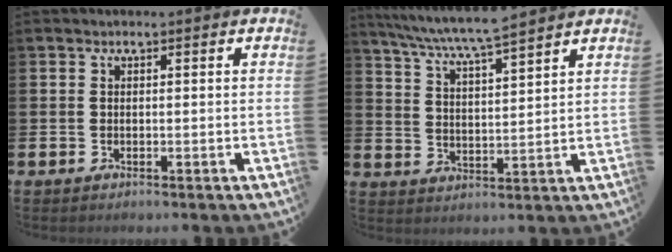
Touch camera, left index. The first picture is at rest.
{"total": 6.8, "force": [6.5, -0.2, 2.0], "torque": [-0.067, -0.036, 0.114]}